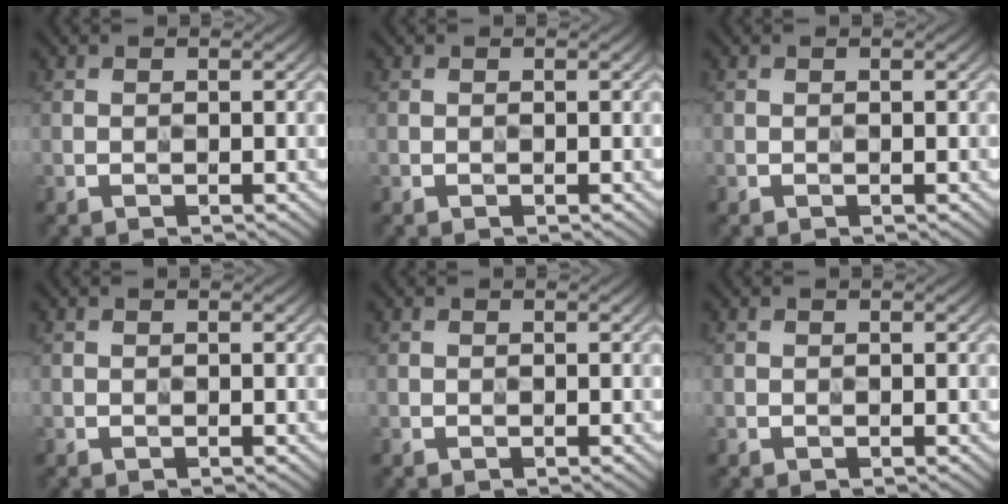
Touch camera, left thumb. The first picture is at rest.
{"total": 0.0}
{"total": 0.0}
{"total": 0.0}
{"total": 0.0}
{"total": 0.0}